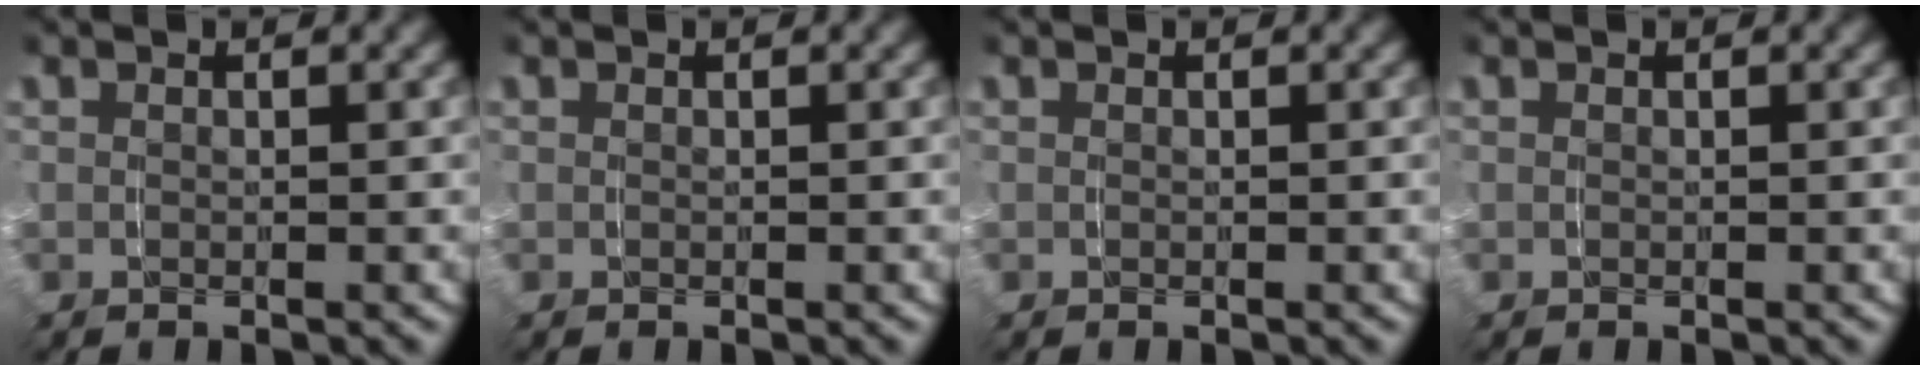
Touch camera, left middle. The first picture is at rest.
{"total": 0.0}
{"total": 0.0}
{"total": 0.0}